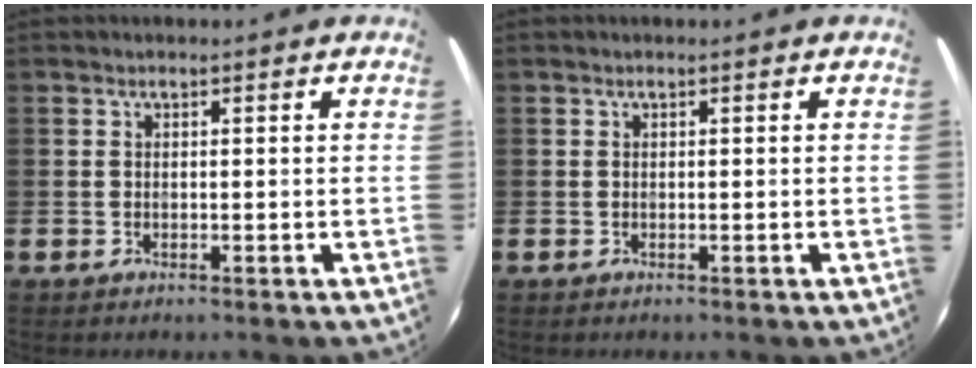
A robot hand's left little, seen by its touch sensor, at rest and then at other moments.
{"total": 0.0}